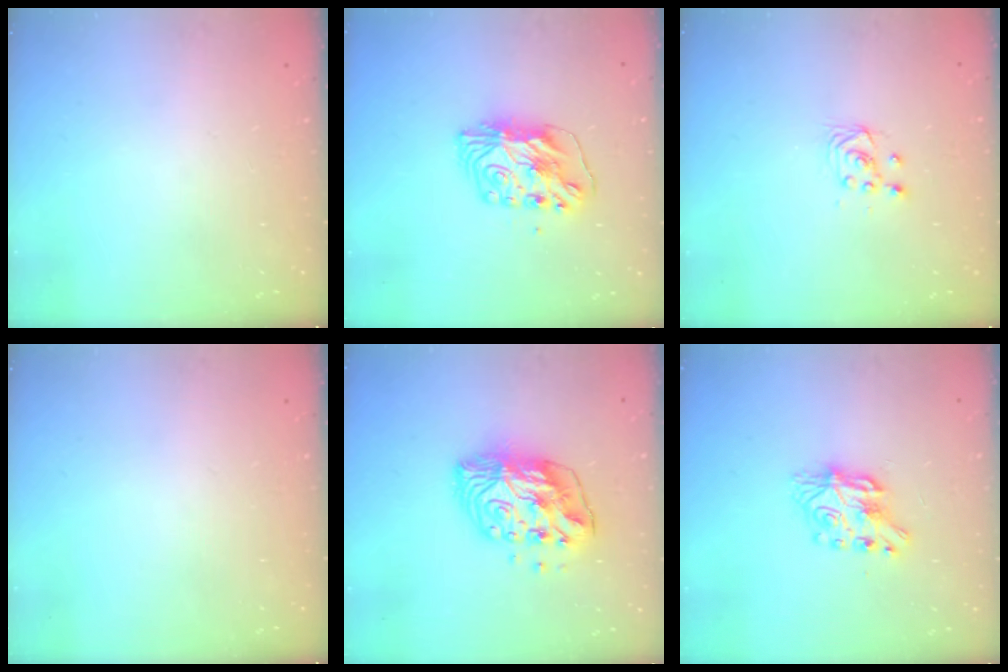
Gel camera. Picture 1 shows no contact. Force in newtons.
{"total": 8.8, "press": 8.7, "slide": 0.8}
{"total": 2.9, "press": 2.6, "slide": 1.3}
{"total": 0.0}
{"total": 11.7, "press": 11.6, "slide": 1.3}
{"total": 7.9, "press": 7.8, "slide": 0.6}